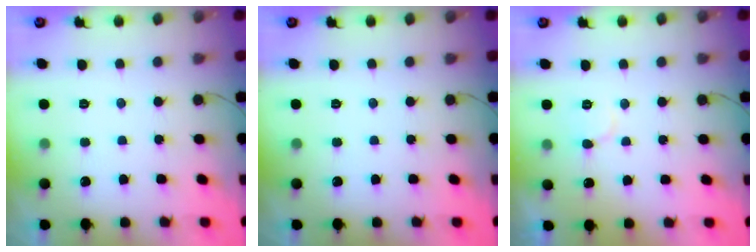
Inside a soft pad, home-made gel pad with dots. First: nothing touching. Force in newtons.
{"total": 0.0}
{"total": 6.4, "press": 6.4, "slide": 0.2}